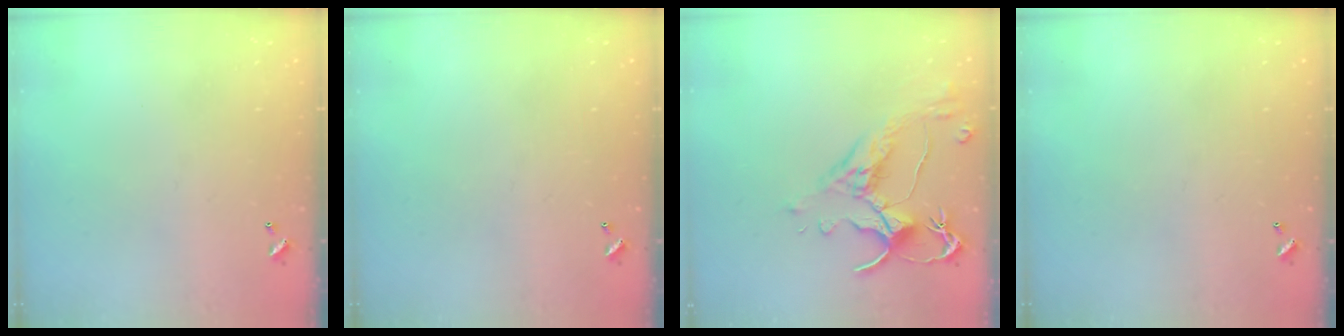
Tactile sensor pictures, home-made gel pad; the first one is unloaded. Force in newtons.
{"total": 0.0}
{"total": 2.5, "press": 2.1, "slide": 1.2}
{"total": 0.0}